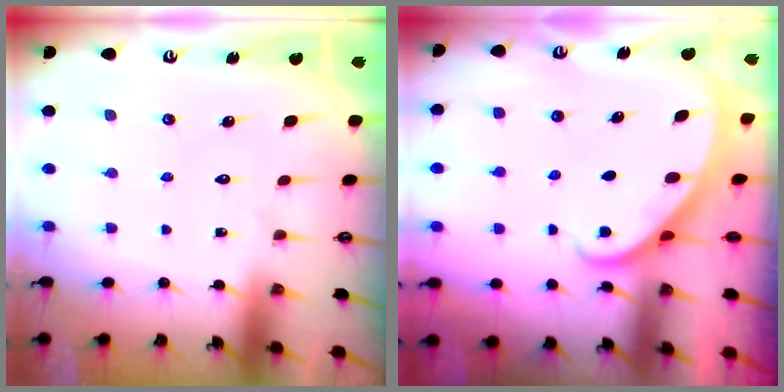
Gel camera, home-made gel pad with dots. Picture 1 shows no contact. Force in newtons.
{"total": 2.2, "press": 2.2, "slide": 0.1}